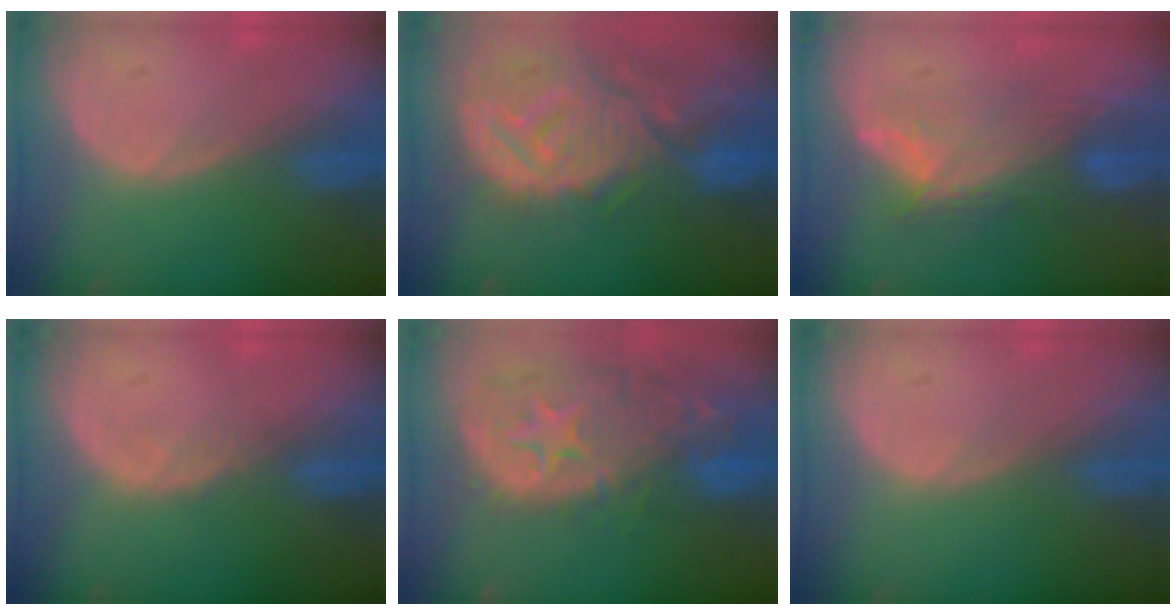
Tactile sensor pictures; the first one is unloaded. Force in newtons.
{"total": 13.4, "press": 11.7, "slide": 6.6}
{"total": 7.0, "press": 6.8, "slide": 1.7}
{"total": 1.1, "press": 1.1, "slide": 0.2}
{"total": 13.9, "press": 11.1, "slide": 8.3}
{"total": 0.0}